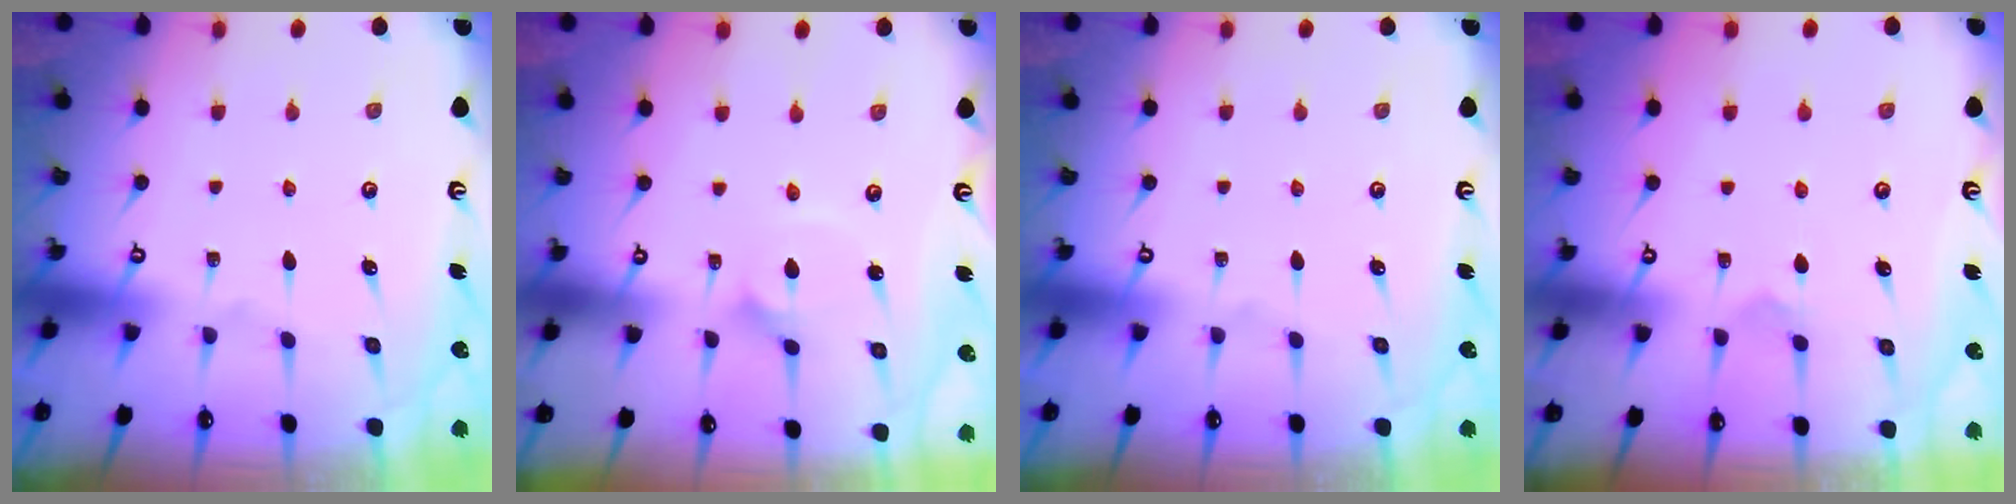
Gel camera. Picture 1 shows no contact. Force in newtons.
{"total": 2.1, "press": 2.1, "slide": 0.1}
{"total": 0.0}
{"total": 5.0, "press": 5.0, "slide": 0.3}